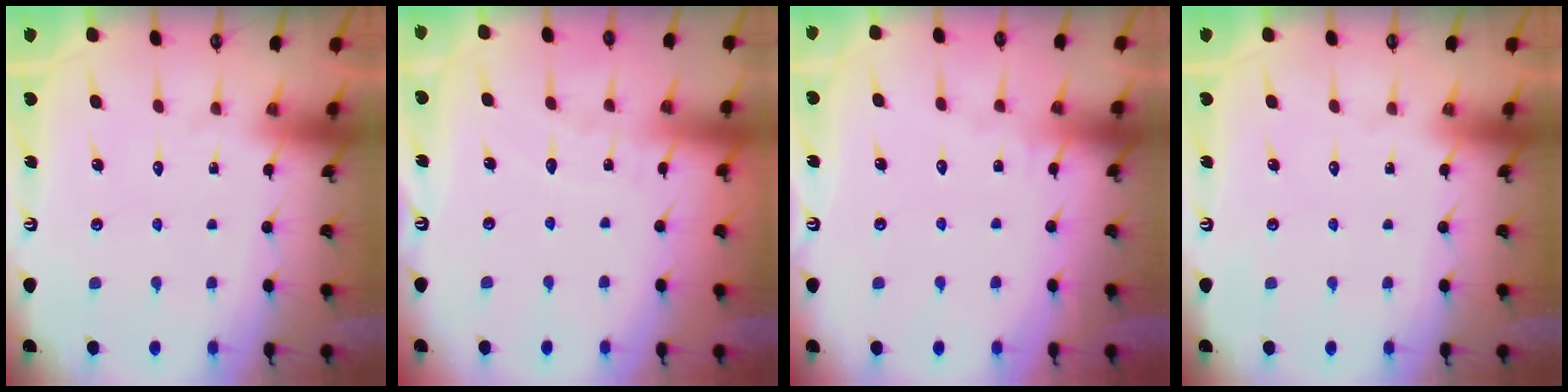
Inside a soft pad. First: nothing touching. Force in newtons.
{"total": 3.7, "press": 3.7, "slide": 0.3}
{"total": 1.9, "press": 1.9, "slide": 0.2}
{"total": 0.0}